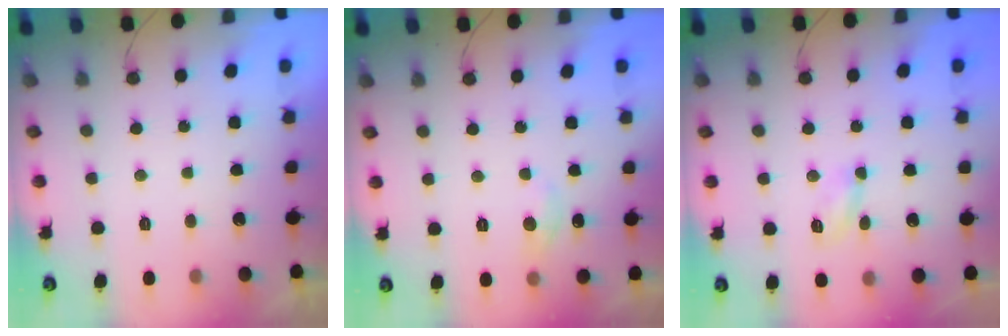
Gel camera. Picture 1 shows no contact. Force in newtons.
{"total": 6.2, "press": 6.1, "slide": 0.9}
{"total": 4.3, "press": 4.3, "slide": 0.6}